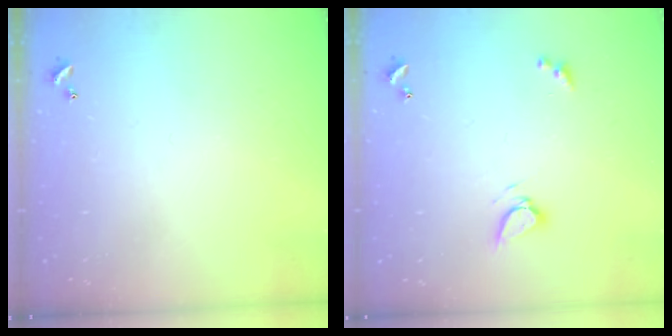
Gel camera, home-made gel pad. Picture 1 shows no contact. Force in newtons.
{"total": 3.3, "press": 3.3, "slide": 0.5}